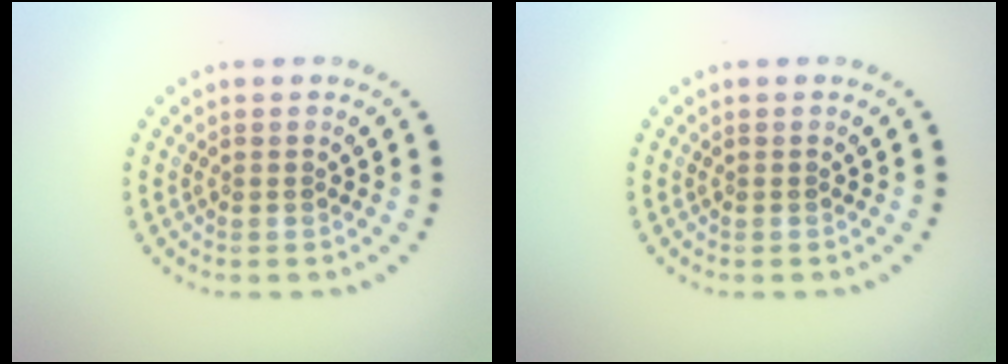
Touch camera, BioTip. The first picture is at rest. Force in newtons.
{"total": 0.0}